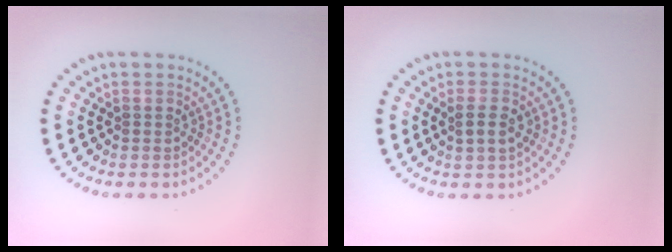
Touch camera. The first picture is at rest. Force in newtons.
{"total": 2.1, "press": 2.0, "slide": 0.4}